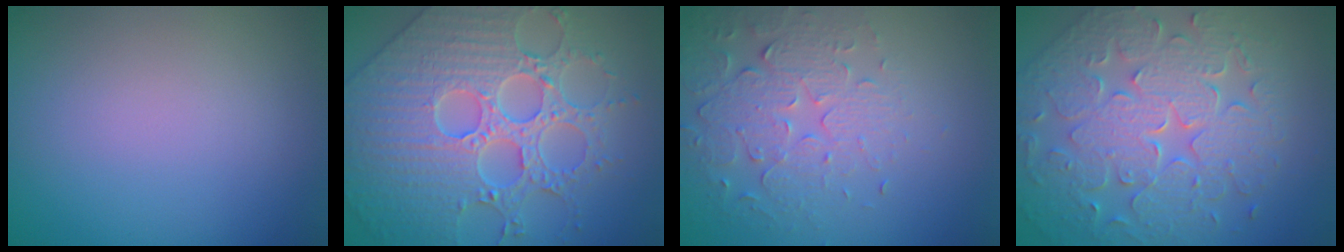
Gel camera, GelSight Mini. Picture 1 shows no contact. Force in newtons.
{"total": 7.5, "press": 6.6, "slide": 3.5}
{"total": 4.1, "press": 3.5, "slide": 2.2}
{"total": 9.3, "press": 6.6, "slide": 6.5}